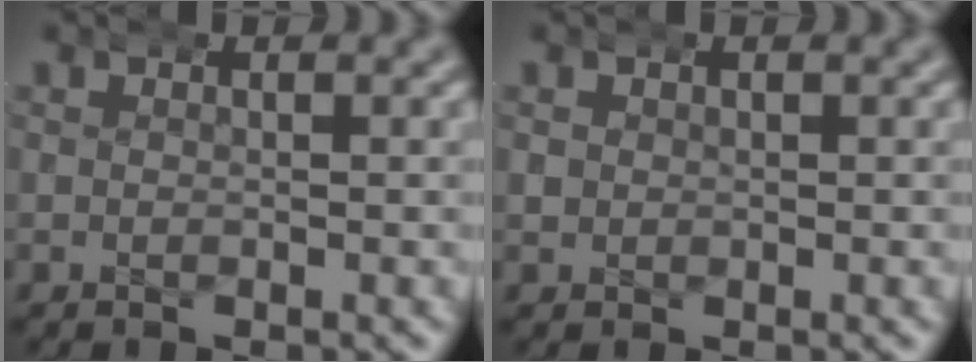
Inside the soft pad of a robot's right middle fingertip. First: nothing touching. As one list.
[{"total": 0.6, "force": [0.2, 0.5, -0.1], "torque": [0.004, 0.002, 0.006]}]